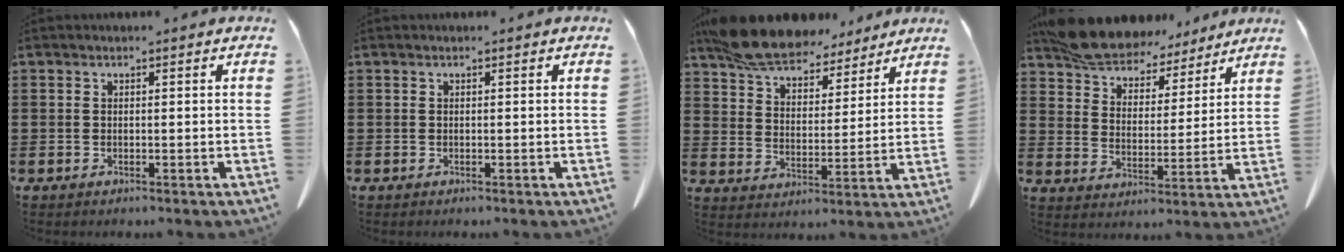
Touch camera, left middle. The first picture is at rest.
{"total": 0.0}
{"total": 10.0, "force": [9.0, 2.8, 3.3], "torque": [-0.095, -0.042, 0.170]}
{"total": 8.8, "force": [8.2, 2.4, 1.7], "torque": [-0.075, -0.039, 0.157]}